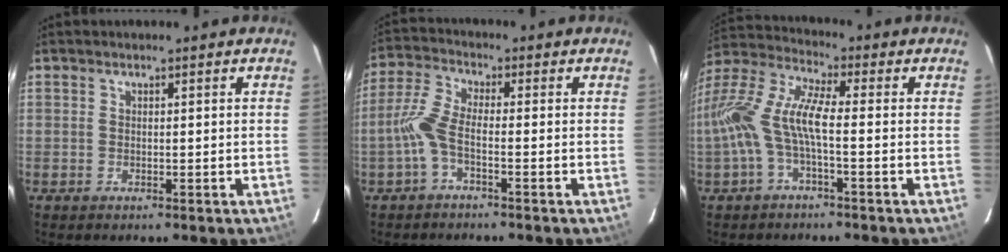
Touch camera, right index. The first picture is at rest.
{"total": 3.7, "force": [-1.7, 0.9, 3.2], "torque": [-0.080, 0.008, -0.037]}
{"total": 12.3, "force": [-2.2, 3.3, 11.6], "torque": [-0.241, 0.009, -0.047]}